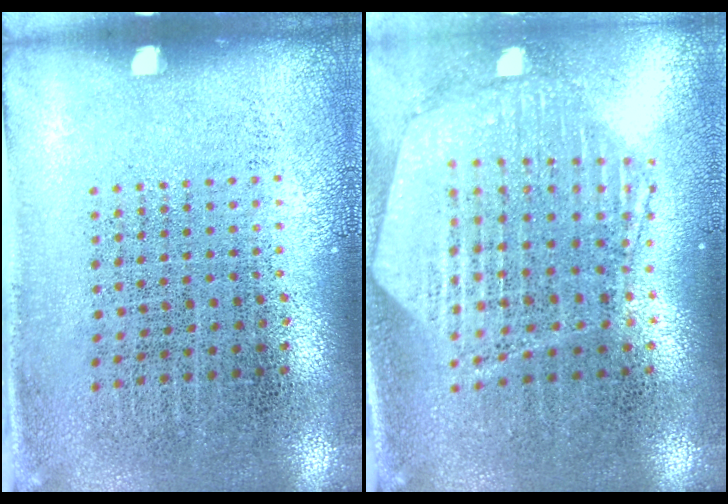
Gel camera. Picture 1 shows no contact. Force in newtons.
{"total": 1.3, "press": 1.2, "slide": 0.4}